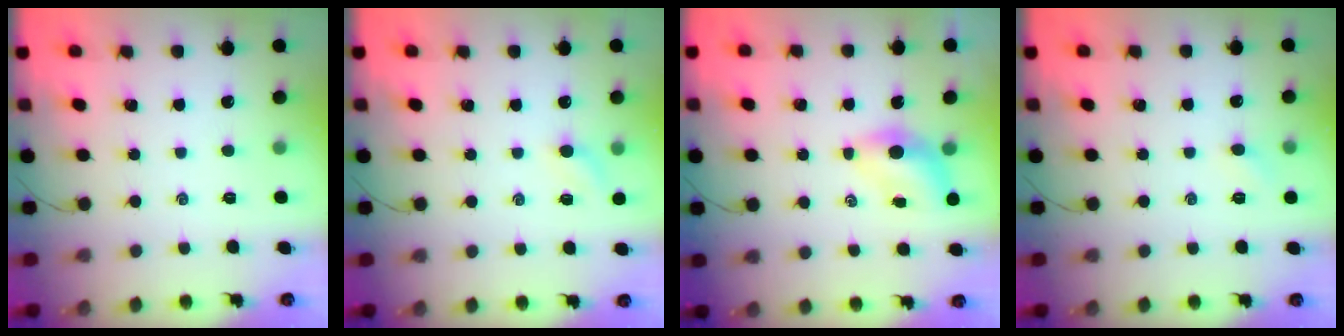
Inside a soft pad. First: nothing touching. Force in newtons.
{"total": 5.3, "press": 5.3, "slide": 0.7}
{"total": 5.1, "press": 4.9, "slide": 1.4}
{"total": 2.5, "press": 2.4, "slide": 0.7}